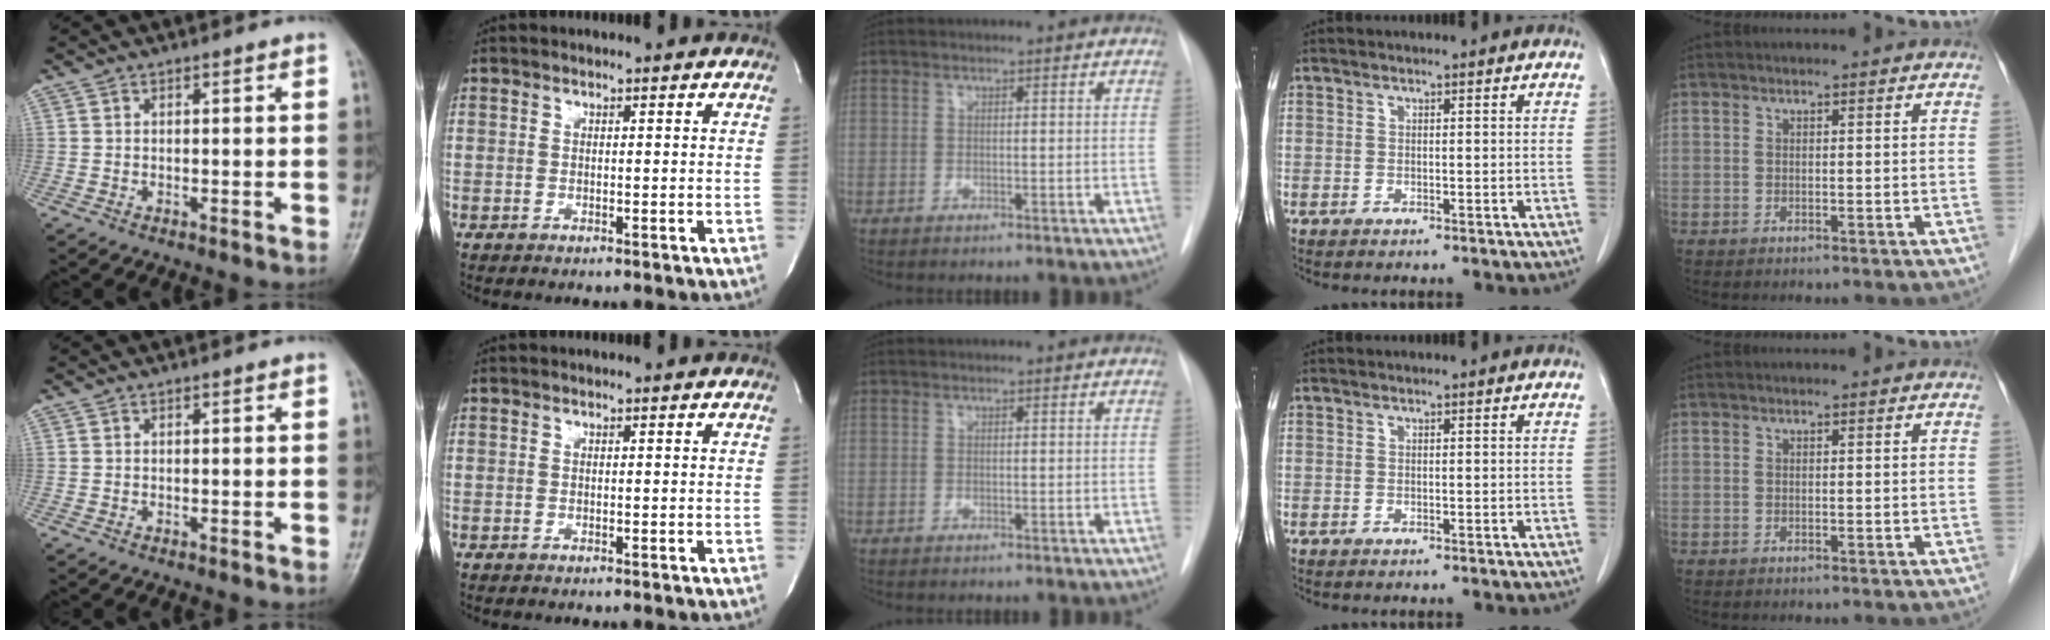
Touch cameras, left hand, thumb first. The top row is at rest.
{}